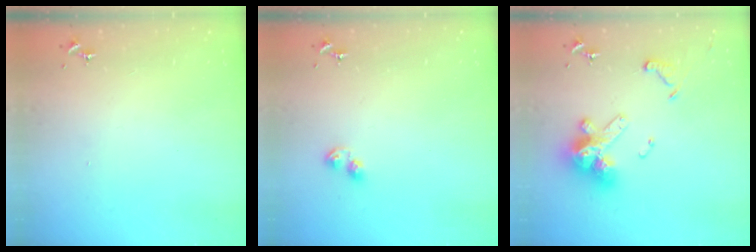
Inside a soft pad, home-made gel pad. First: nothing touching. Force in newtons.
{"total": 3.7, "press": 3.7, "slide": 0.4}
{"total": 16.0, "press": 15.9, "slide": 1.7}